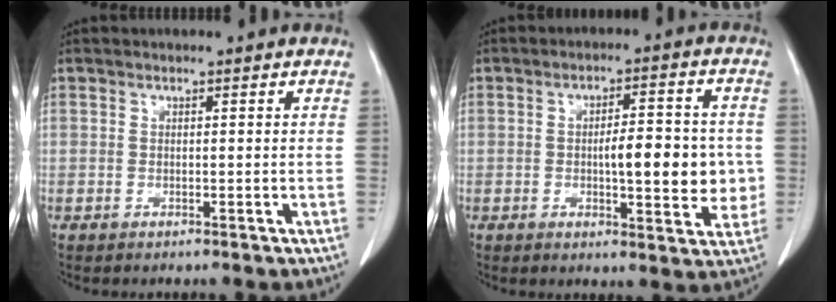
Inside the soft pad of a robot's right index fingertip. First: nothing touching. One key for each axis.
{"total": 10.0, "fx": -0.7, "fy": 2.9, "fz": 9.5, "tx": -0.131, "ty": 0.009, "tz": -0.005}